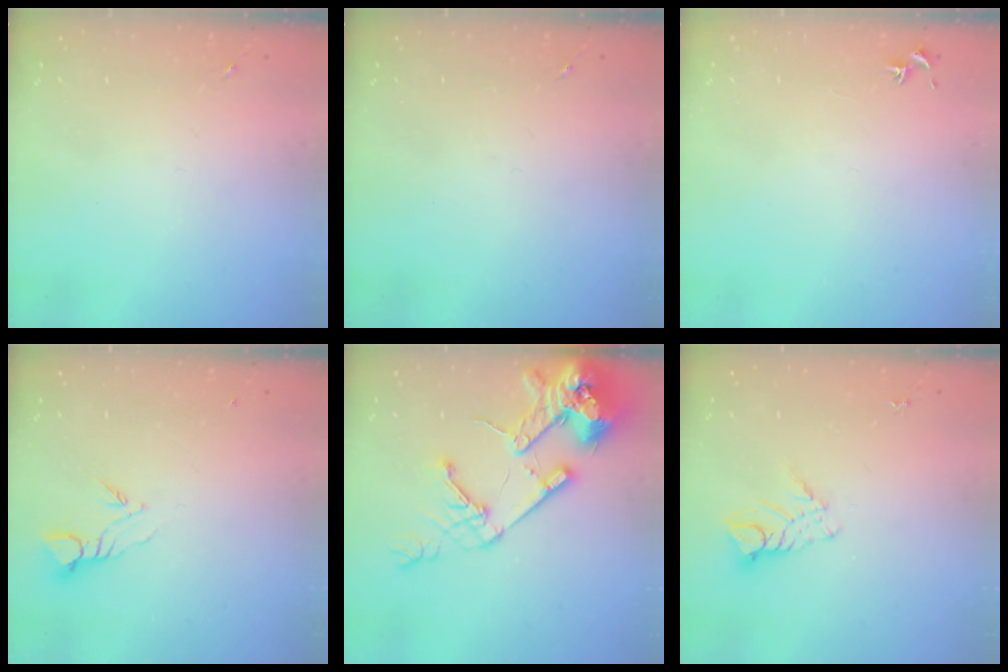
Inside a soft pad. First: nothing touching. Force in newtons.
{"total": 0.0}
{"total": 0.8, "press": 0.7, "slide": 0.3}
{"total": 3.7, "press": 3.7, "slide": 0.1}
{"total": 18.4, "press": 18.2, "slide": 2.5}
{"total": 6.7, "press": 6.7, "slide": 0.5}